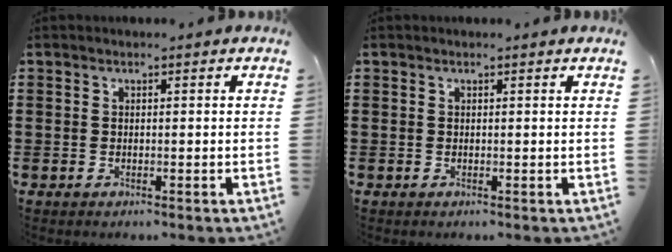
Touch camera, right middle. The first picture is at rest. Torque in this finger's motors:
{"motor_torque": [-0.24, 0.24, -0.18, -0.01]}